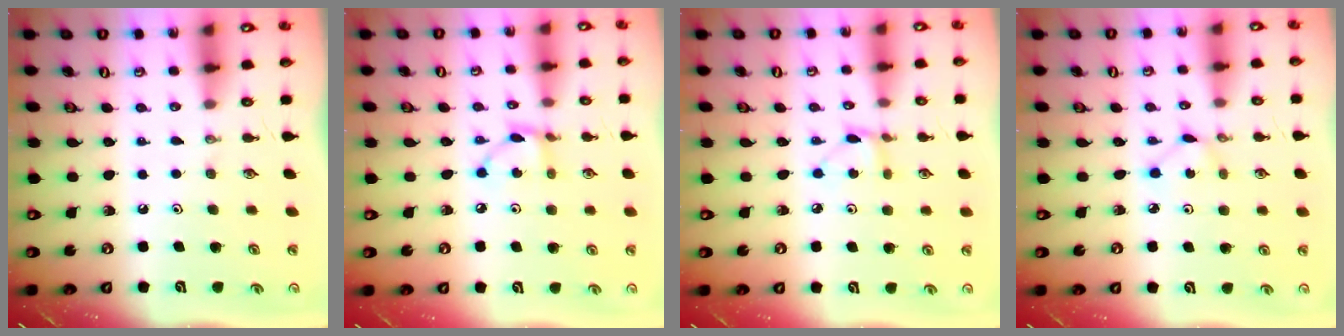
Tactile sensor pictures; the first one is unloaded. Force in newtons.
{"total": 4.6, "press": 4.6, "slide": 0.2}
{"total": 3.3, "press": 3.3, "slide": 0.4}
{"total": 1.7, "press": 1.6, "slide": 0.2}